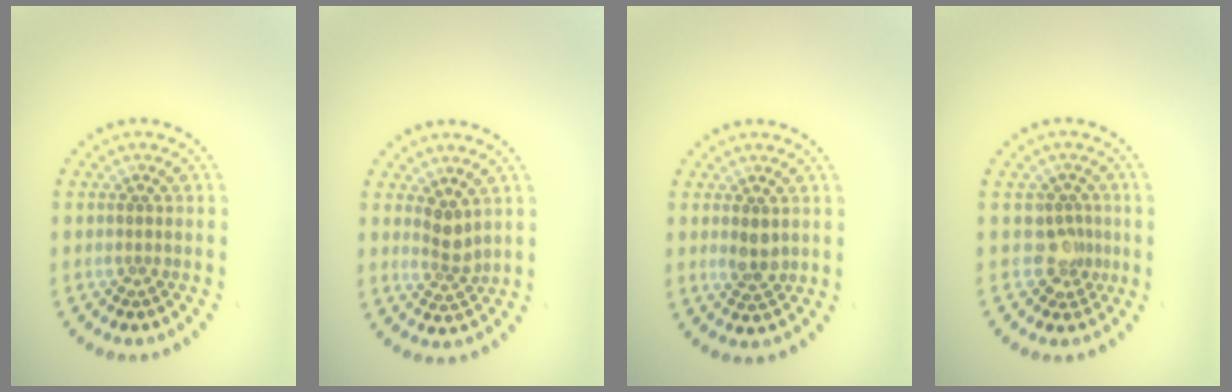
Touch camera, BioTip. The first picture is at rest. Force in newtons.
{"total": 2.1, "press": 1.6, "slide": 1.3}
{"total": 1.9, "press": 1.9, "slide": 0.3}
{"total": 2.1, "press": 1.6, "slide": 1.4}